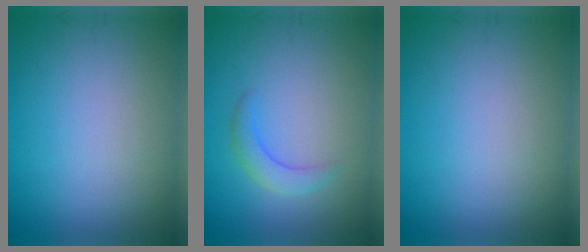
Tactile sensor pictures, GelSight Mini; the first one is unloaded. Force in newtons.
{"total": 2.1, "press": 2.1, "slide": 0.2}
{"total": 0.0}